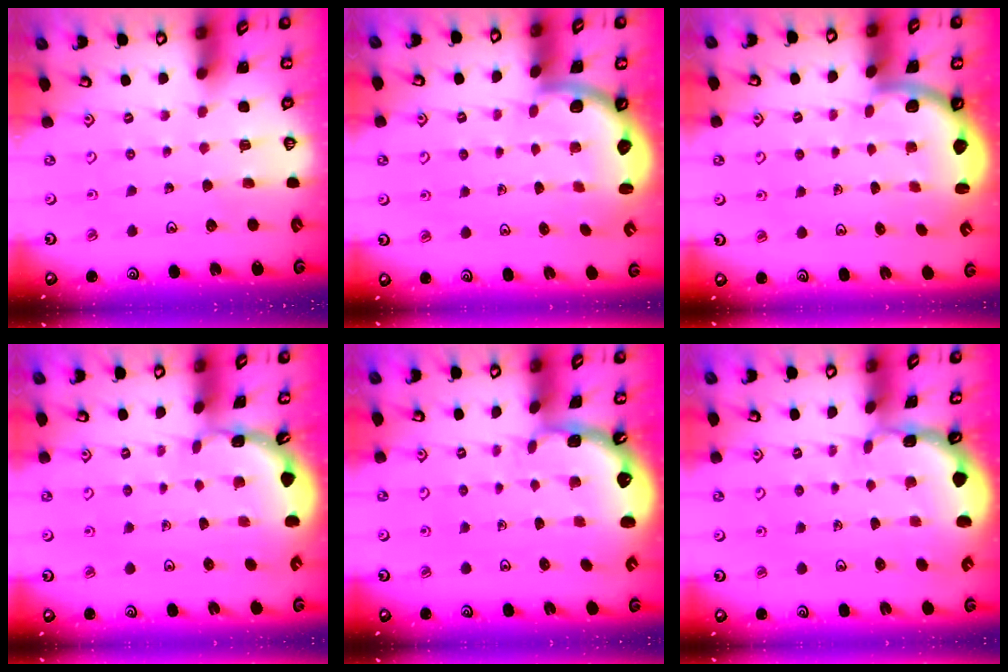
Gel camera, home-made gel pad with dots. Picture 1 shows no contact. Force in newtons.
{"total": 2.6, "press": 2.3, "slide": 1.2}
{"total": 2.5, "press": 2.2, "slide": 1.2}
{"total": 1.7, "press": 1.6, "slide": 0.1}
{"total": 1.2, "press": 1.2, "slide": 0.1}
{"total": 1.4, "press": 1.4, "slide": 0.1}